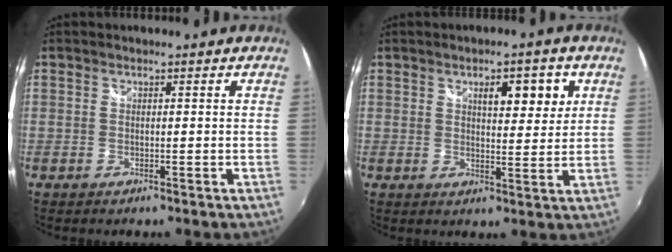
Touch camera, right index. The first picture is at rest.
{"total": 6.6, "force": [2.8, 2.4, 5.5], "torque": [-0.075, 0.010, 0.042]}